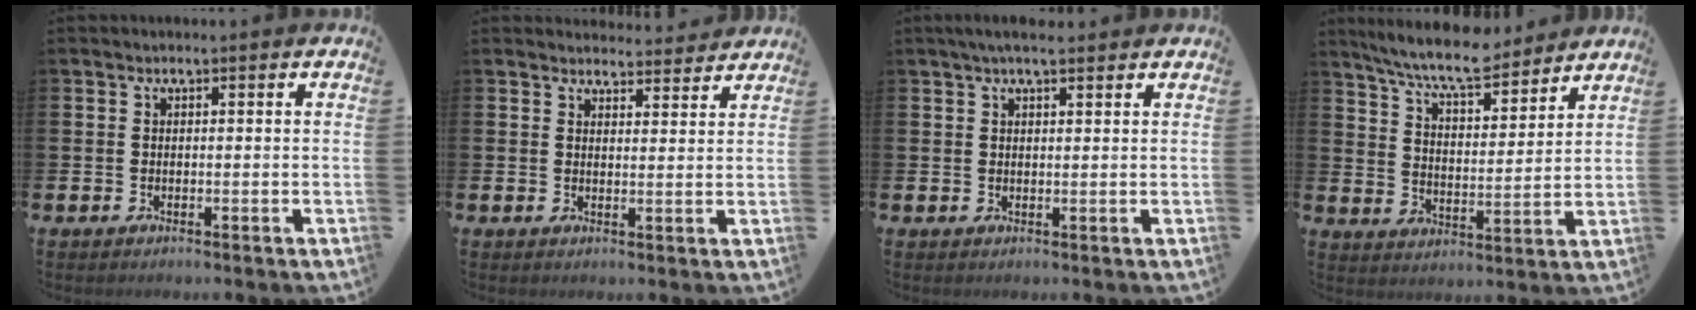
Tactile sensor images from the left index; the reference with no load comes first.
{"total": 3.3, "force": [3.3, 0.6, -0.1], "torque": [0.005, -0.023, 0.058]}
{"total": 3.2, "force": [2.5, 0.8, 1.9], "torque": [-0.032, -0.004, 0.042]}
{"total": 8.6, "force": [7.8, 1.3, 3.2], "torque": [-0.086, -0.041, 0.139]}